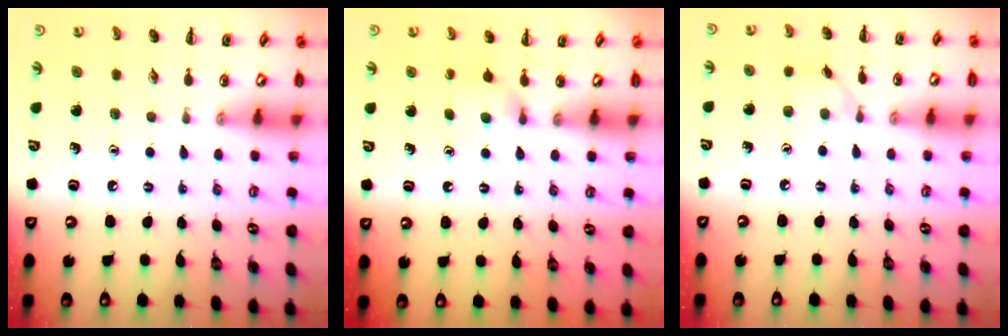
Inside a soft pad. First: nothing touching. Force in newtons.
{"total": 4.7, "press": 4.3, "slide": 1.7}
{"total": 3.2, "press": 2.9, "slide": 1.3}